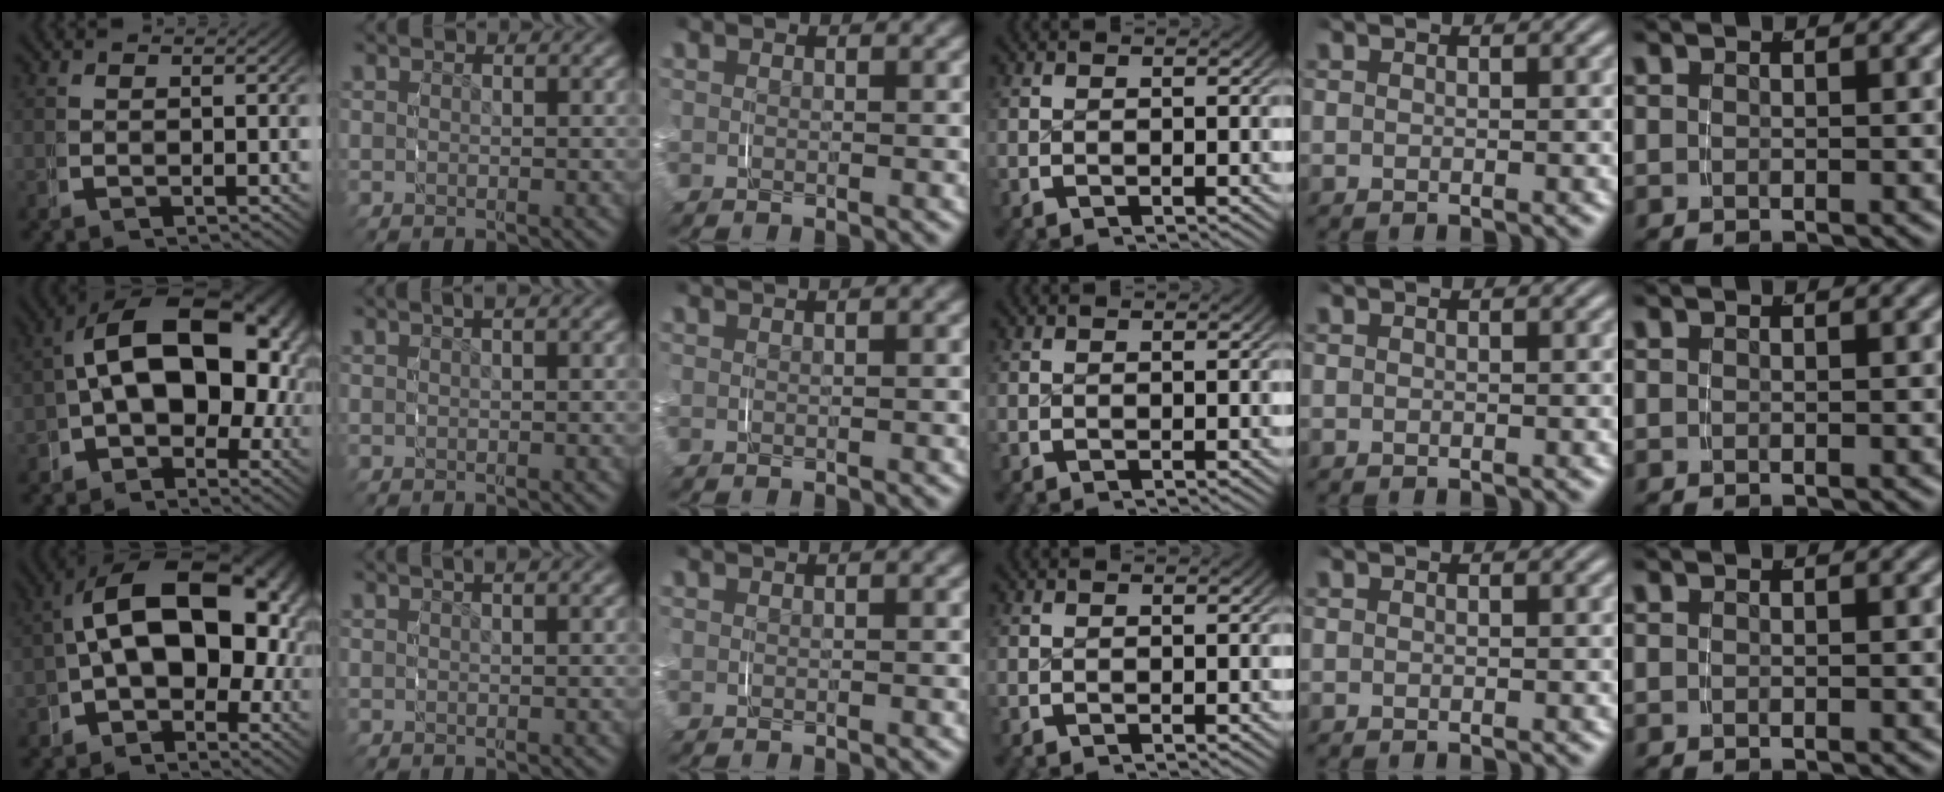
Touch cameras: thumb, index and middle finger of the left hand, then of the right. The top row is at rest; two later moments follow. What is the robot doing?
{"motion": "grasp_and_lifting", "object": "paper plate"}